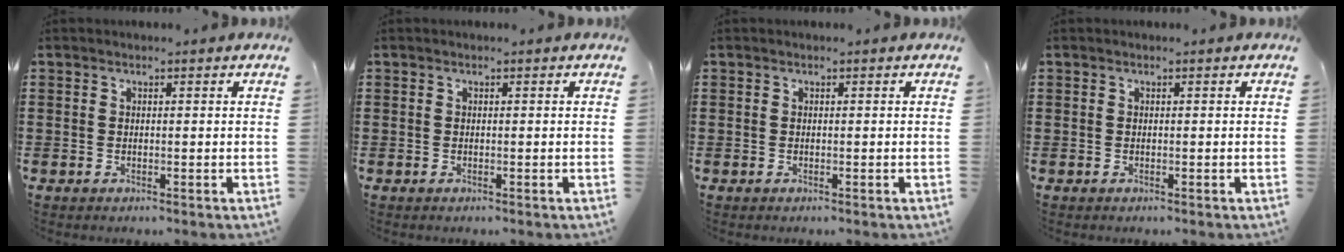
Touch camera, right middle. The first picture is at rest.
{"total": 0.0}
{"total": 0.0}
{"total": 0.0}